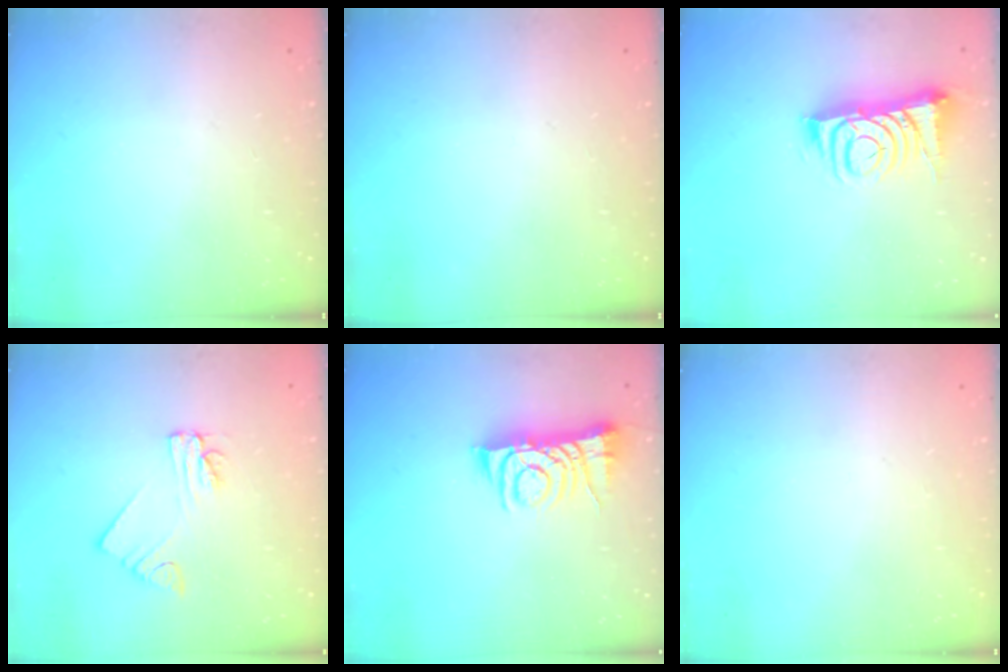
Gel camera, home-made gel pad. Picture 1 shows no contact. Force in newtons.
{"total": 0.0}
{"total": 10.2, "press": 10.2, "slide": 1.1}
{"total": 2.2, "press": 2.2, "slide": 0.1}
{"total": 6.9, "press": 6.9, "slide": 0.9}
{"total": 0.0}